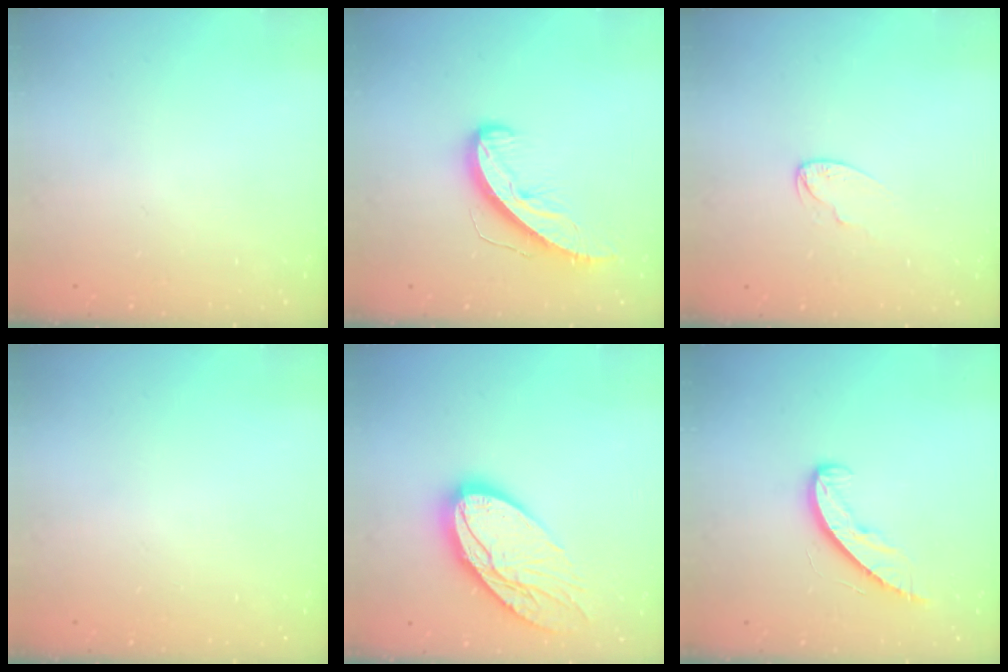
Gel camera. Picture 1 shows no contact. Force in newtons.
{"total": 11.0, "press": 10.9, "slide": 1.2}
{"total": 3.7, "press": 3.7, "slide": 0.3}
{"total": 0.0}
{"total": 19.1, "press": 19.1, "slide": 1.4}
{"total": 8.2, "press": 8.1, "slide": 0.7}